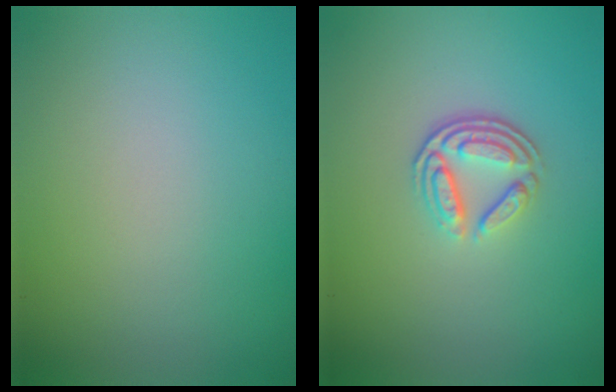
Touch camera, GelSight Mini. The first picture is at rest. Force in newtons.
{"total": 3.5, "press": 2.6, "slide": 2.4}